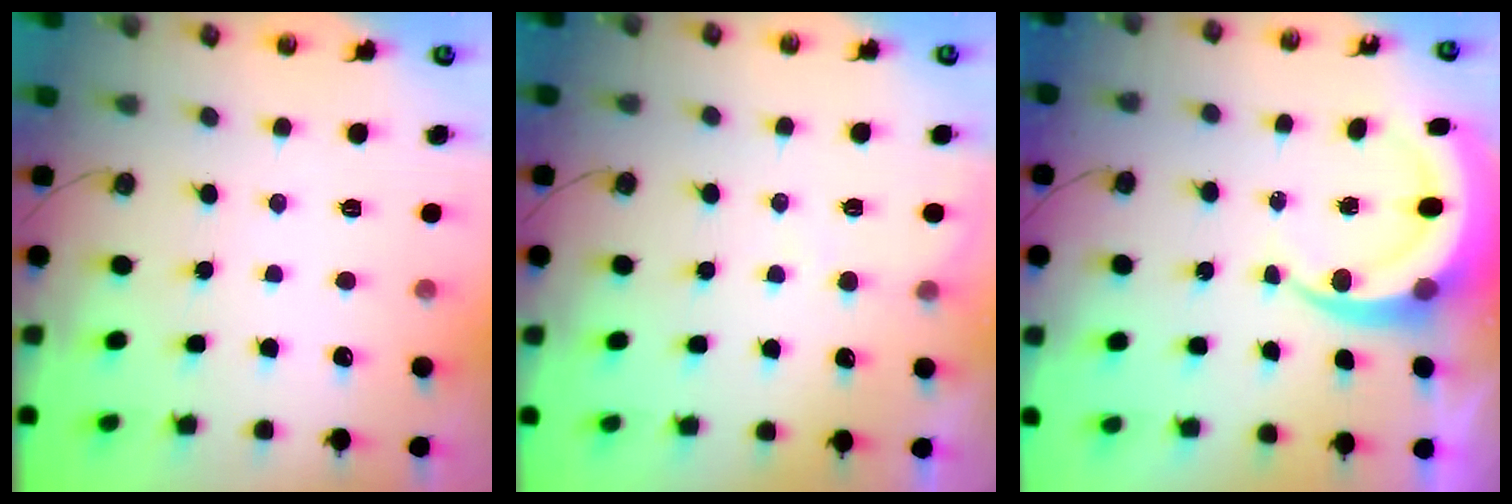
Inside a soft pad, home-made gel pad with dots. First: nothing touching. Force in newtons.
{"total": 2.8, "press": 2.8, "slide": 0.2}
{"total": 8.1, "press": 8.0, "slide": 1.2}